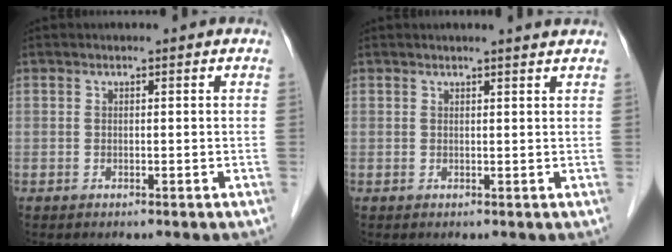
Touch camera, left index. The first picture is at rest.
{"total": 2.5, "force": [2.3, -0.5, 0.8], "torque": [-0.016, 0.000, 0.024]}